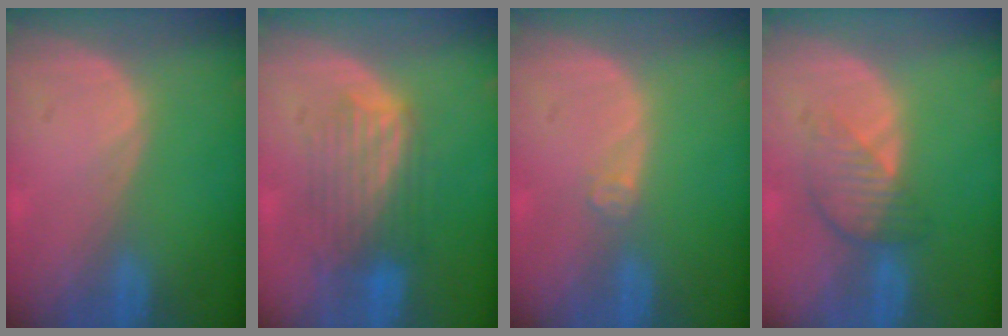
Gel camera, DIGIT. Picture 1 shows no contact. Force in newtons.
{"total": 6.4, "press": 6.4, "slide": 0.5}
{"total": 1.5, "press": 1.2, "slide": 0.9}
{"total": 4.5, "press": 4.1, "slide": 1.9}